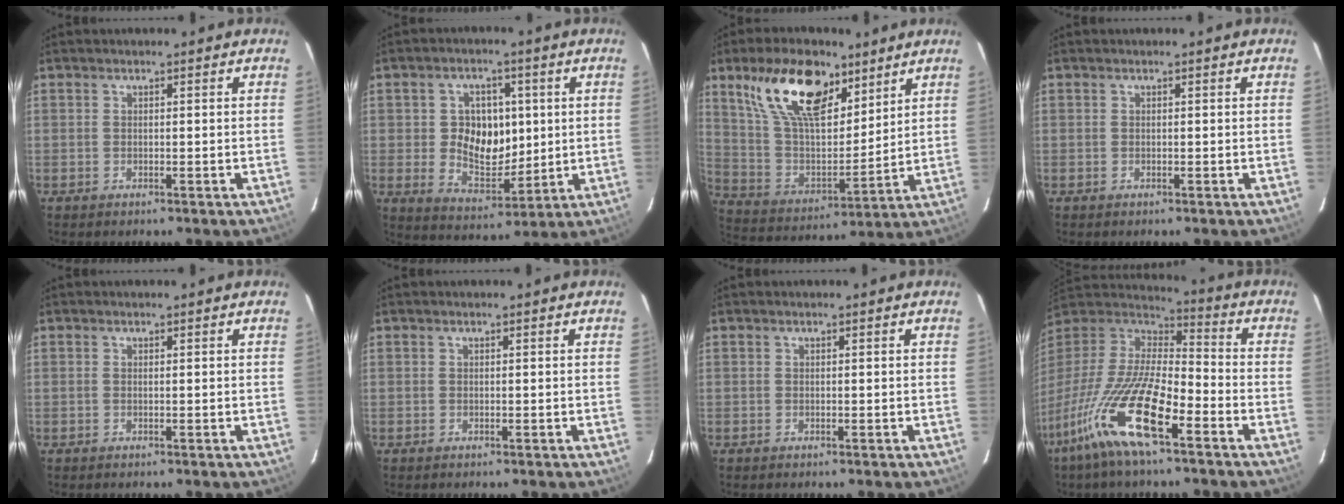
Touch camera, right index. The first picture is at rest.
{"total": 10.3, "force": [0.9, 8.0, 6.6], "torque": [-0.123, 0.004, 0.030]}
{"total": 20.3, "force": [11.7, 10.0, 13.2], "torque": [-0.253, 0.014, 0.225]}
{"total": 0.0}
{"total": 0.0}
{"total": 0.0}
{"total": 0.0}
{"total": 20.2, "force": [-11.8, 5.2, 15.6], "torque": [-0.302, -0.044, -0.229]}